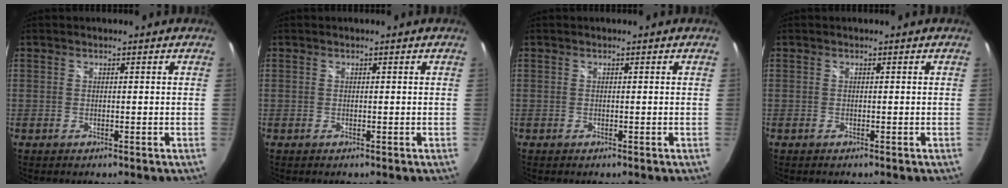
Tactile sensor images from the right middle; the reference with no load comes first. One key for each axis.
{"total": 0.0}
{"total": 0.0}
{"total": 0.0}